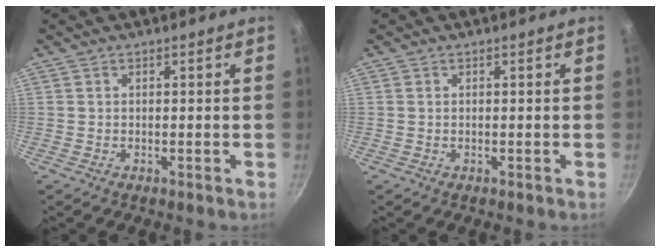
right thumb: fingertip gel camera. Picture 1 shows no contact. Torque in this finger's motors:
{"motor_torque": [0.55, 0.43, 0.06, -0.45, -0.08]}